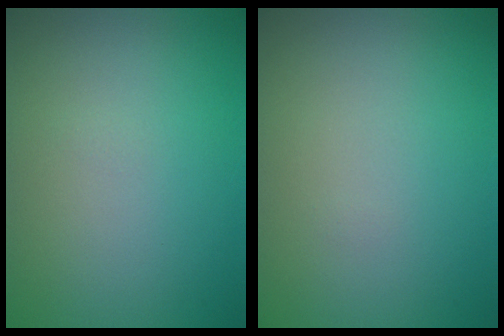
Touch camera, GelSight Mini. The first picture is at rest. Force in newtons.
{"total": 0.0}